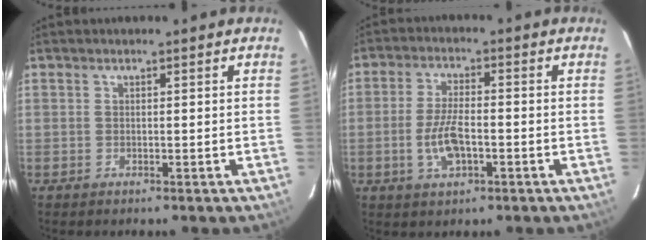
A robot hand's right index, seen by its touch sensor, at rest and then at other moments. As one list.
[{"total": 7.2, "force": [-2.1, 3.0, 6.1], "torque": [-0.128, -0.001, -0.038]}]